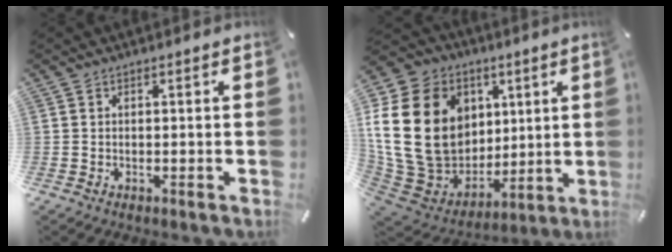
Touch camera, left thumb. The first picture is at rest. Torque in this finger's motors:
{"motor_torque": [2.50, 2.50, 1.81, -0.96, 0.48]}